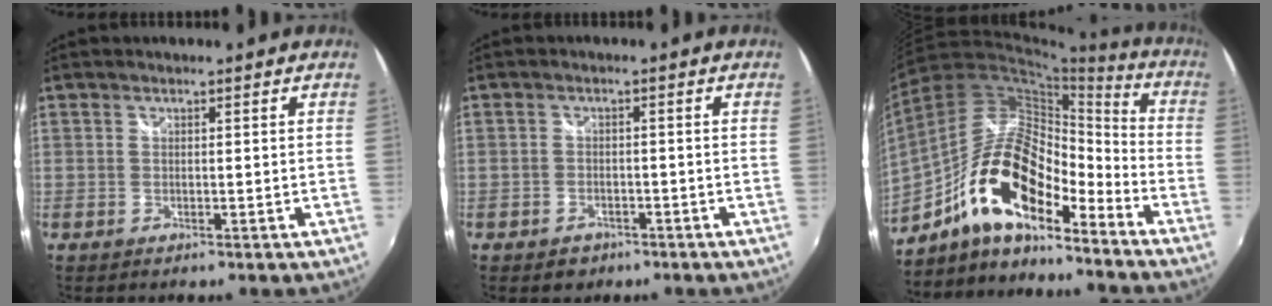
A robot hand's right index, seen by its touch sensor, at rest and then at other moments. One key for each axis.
{"total": 3.6, "fx": -2.3, "fy": 2.7, "fz": 0.9, "tx": -0.027, "ty": -0.001, "tz": -0.031}
{"total": 18.4, "fx": -11.7, "fy": 6.5, "fz": 12.6, "tx": -0.236, "ty": 0.001, "tz": -0.224}